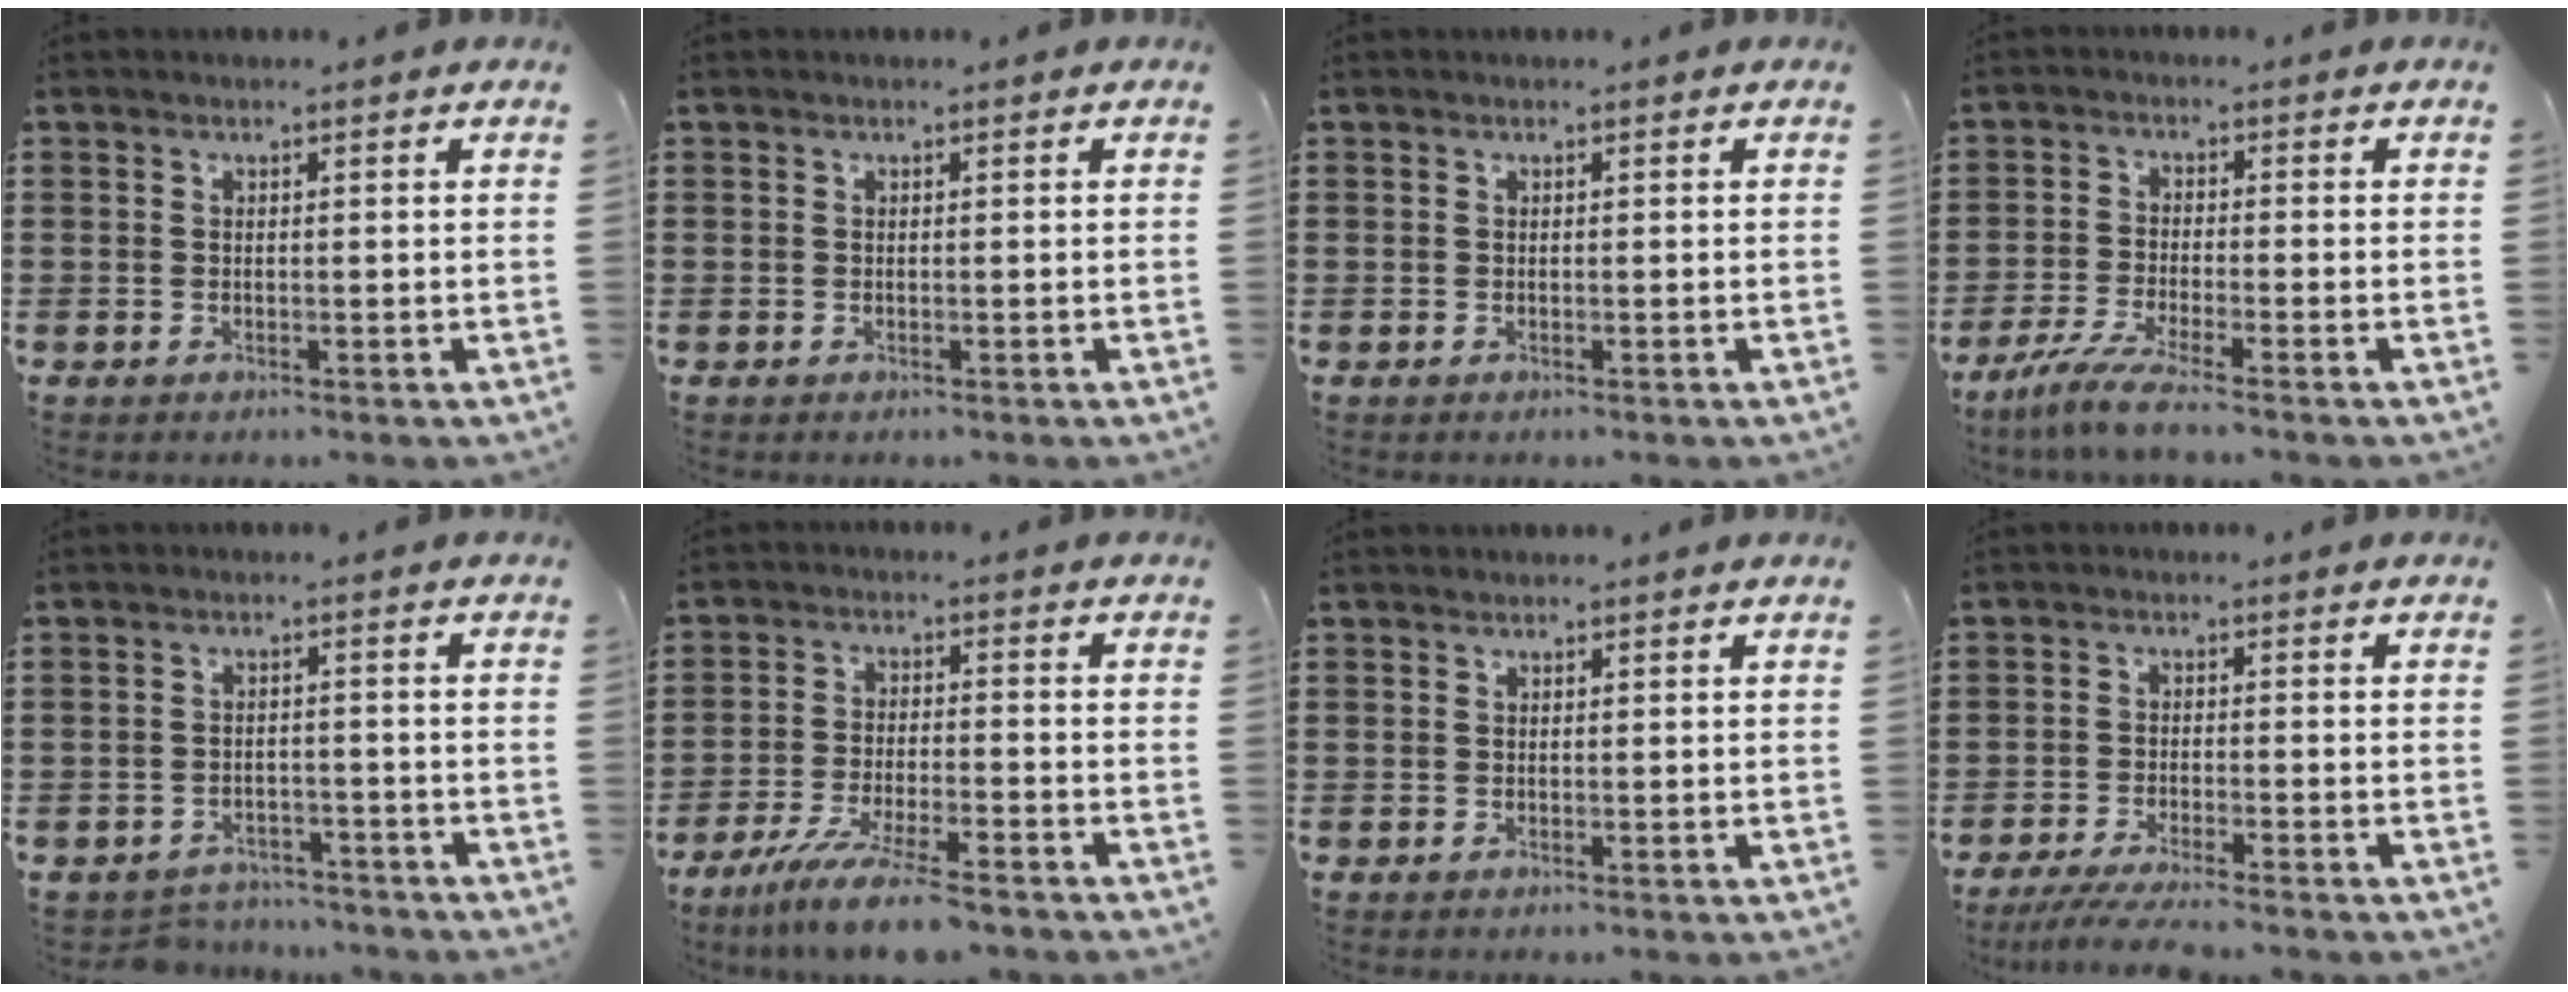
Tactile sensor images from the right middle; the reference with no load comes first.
{"total": 0.0}
{"total": 0.0}
{"total": 4.9, "force": [-4.0, -0.1, 2.9], "torque": [-0.078, -0.023, -0.081]}
{"total": 3.1, "force": [-3.0, 0.7, -0.2], "torque": [-0.006, 0.001, -0.067]}
{"total": 8.2, "force": [-6.7, 0.4, 4.7], "torque": [-0.093, -0.008, -0.125]}
{"total": 0.0}
{"total": 3.9, "force": [-3.5, 0.0, 1.7], "torque": [-0.042, -0.012, -0.070]}